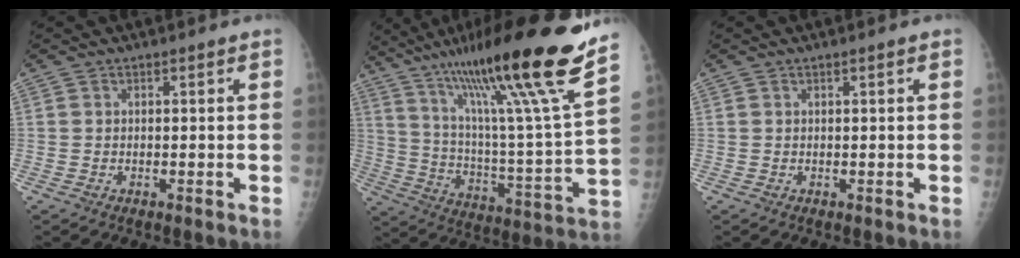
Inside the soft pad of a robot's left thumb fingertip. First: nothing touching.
{"total": 28.2, "force": [19.3, 1.1, 20.6], "torque": [-0.324, -0.080, 0.318]}
{"total": 0.7, "force": [0.2, 0.0, 0.6], "torque": [-0.012, 0.001, 0.004]}